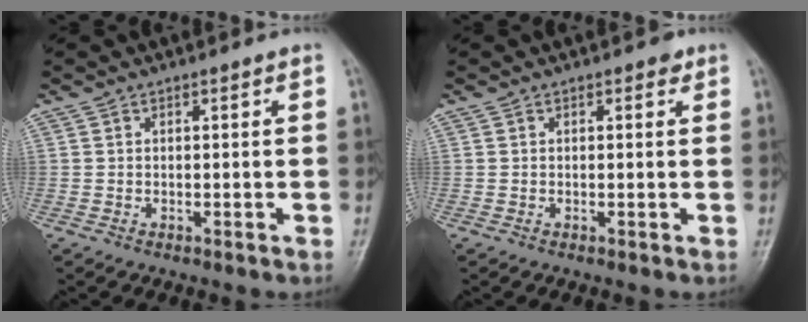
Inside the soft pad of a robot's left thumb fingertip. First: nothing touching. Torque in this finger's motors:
{"motor_torque": [0.34, -0.09, 0.29, 0.20, 0.00]}